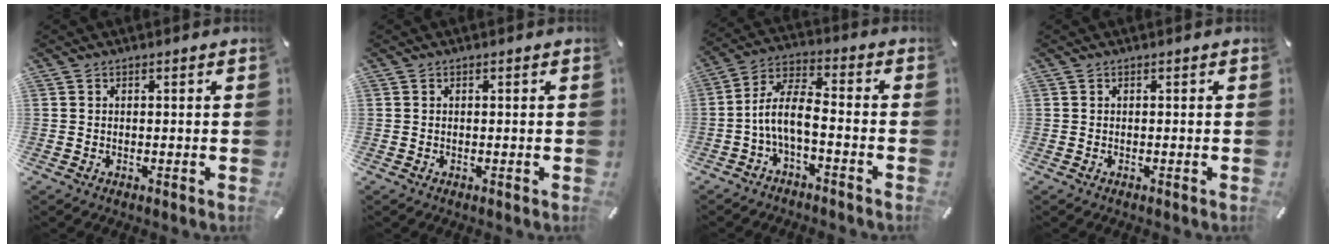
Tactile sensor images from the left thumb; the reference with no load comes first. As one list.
[{"total": 0.0}, {"total": 8.2, "force": [-3.2, 3.2, 6.8], "torque": [-0.140, 0.002, -0.058]}, {"total": 0.0}]